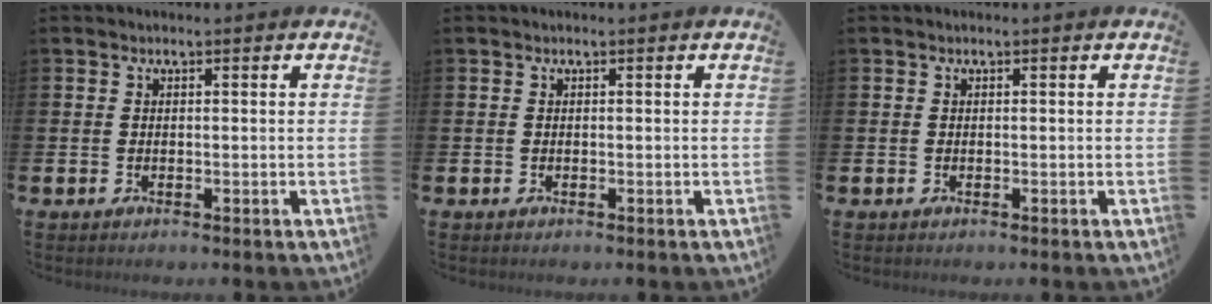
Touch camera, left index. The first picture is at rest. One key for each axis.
{"total": 0.0}
{"total": 0.0}